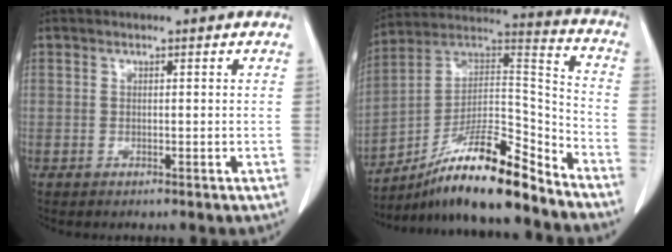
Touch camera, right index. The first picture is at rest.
{"total": 17.8, "force": [-14.0, 1.5, 10.9], "torque": [-0.191, 0.025, -0.244]}